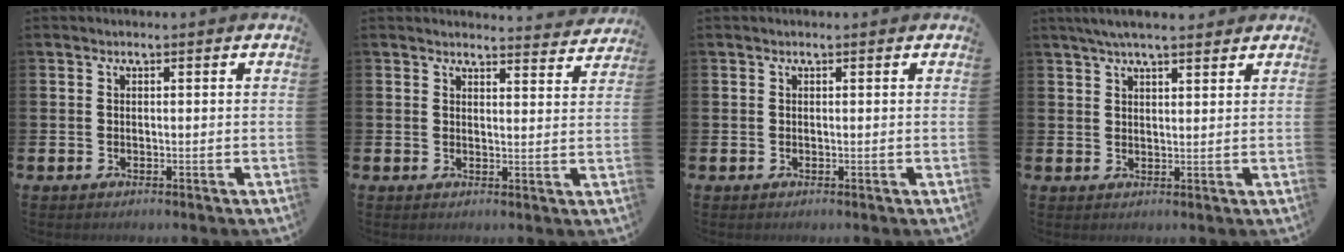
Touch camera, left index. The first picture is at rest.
{"total": 3.2, "force": [3.2, 0.1, 0.0], "torque": [0.004, -0.025, 0.055]}
{"total": 0.0}
{"total": 4.4, "force": [3.9, 0.7, 2.0], "torque": [-0.049, -0.004, 0.069]}